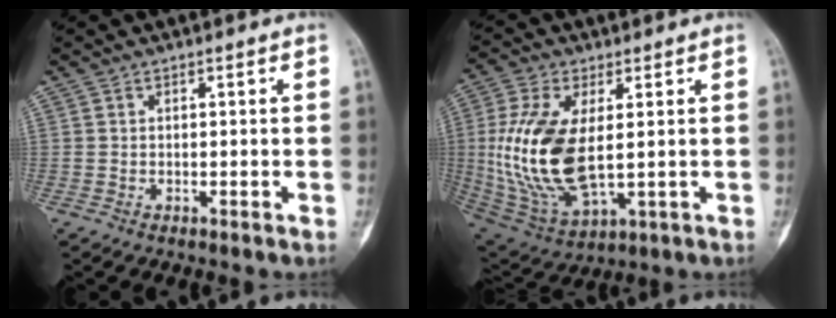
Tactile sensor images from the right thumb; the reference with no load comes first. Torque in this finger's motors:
{"motor_torque": [2.28, 1.91, 1.08, -1.01, 0.42]}